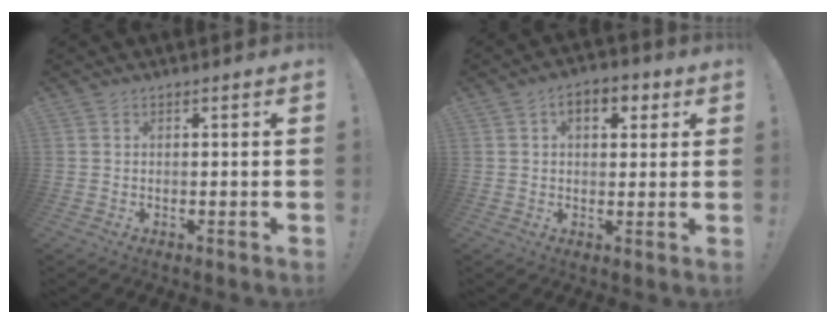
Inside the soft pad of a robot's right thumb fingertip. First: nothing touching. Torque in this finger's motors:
{"motor_torque": [0.38, 1.69, 0.72, -0.12, 0.02]}